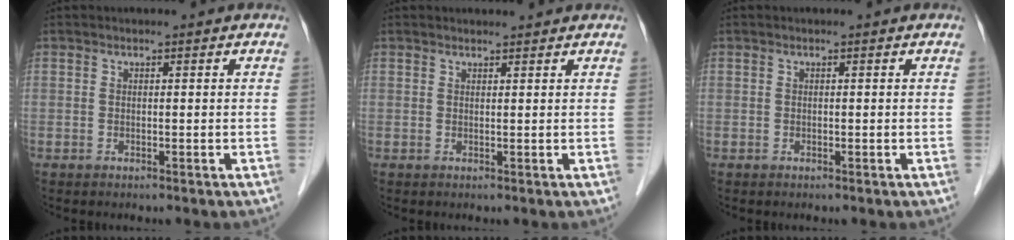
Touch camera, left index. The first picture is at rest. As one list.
[{"total": 1.7, "force": [1.7, 0.2, 0.2], "torque": [-0.009, 0.009, 0.026]}, {"total": 0.0}]